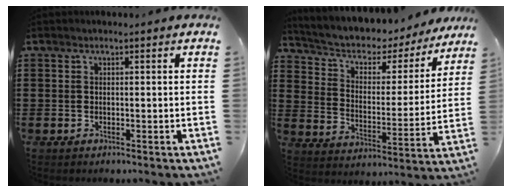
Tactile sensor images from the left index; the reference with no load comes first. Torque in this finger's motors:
{"motor_torque": [2.14, 0.00, 1.05, 0.21]}